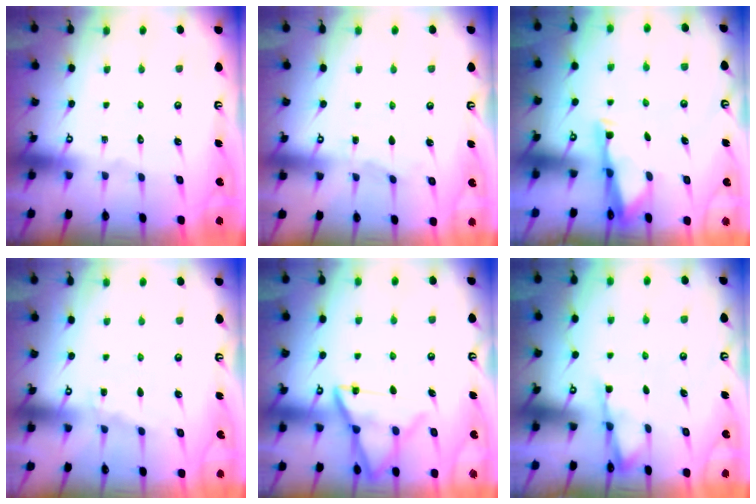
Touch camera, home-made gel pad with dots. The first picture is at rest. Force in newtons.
{"total": 3.1, "press": 3.1, "slide": 0.4}
{"total": 2.9, "press": 2.9, "slide": 0.5}
{"total": 4.3, "press": 4.3, "slide": 0.6}
{"total": 13.1, "press": 13.1, "slide": 1.2}
{"total": 2.9, "press": 2.9, "slide": 0.5}